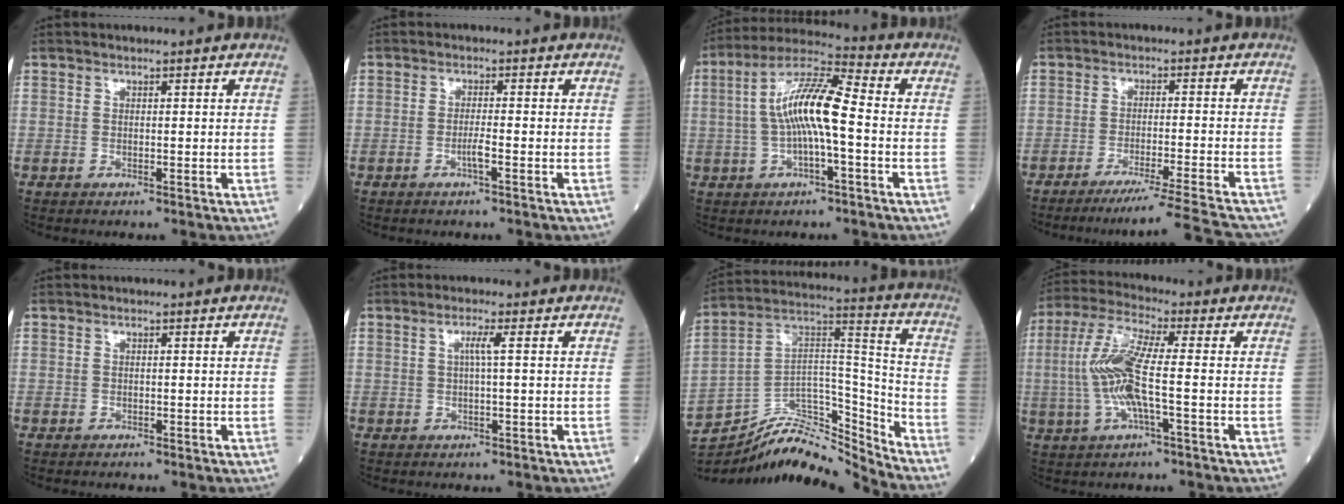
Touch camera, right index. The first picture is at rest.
{"total": 2.0, "force": [-0.9, -0.1, 1.8], "torque": [-0.036, -0.001, -0.018]}
{"total": 10.9, "force": [-0.5, 1.8, 10.8], "torque": [-0.208, 0.024, -0.015]}
{"total": 13.3, "force": [-12.3, -1.8, 4.7], "torque": [-0.047, -0.026, -0.179]}
{"total": 0.0}
{"total": 2.0, "force": [0.3, -0.4, 1.9], "torque": [-0.037, 0.001, 0.005]}
{"total": 16.7, "force": [-16.3, 2.0, 3.2], "torque": [-0.051, 0.069, -0.277]}
{"total": 10.4, "force": [-1.0, 1.1, 10.2], "torque": [-0.225, 0.009, -0.026]}